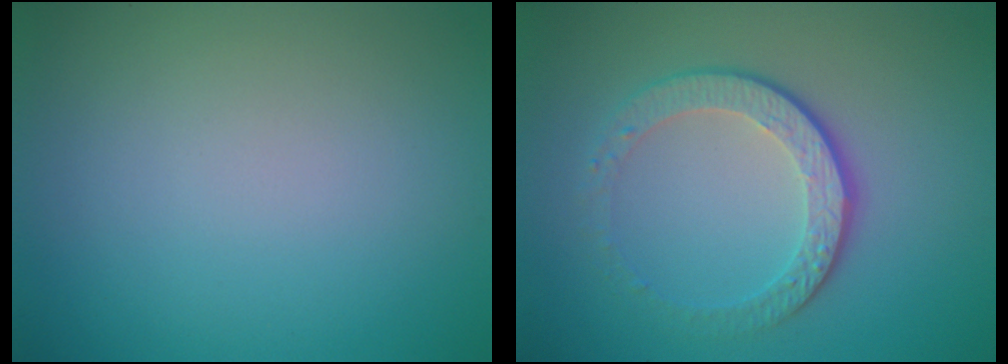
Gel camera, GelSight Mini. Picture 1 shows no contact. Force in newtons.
{"total": 4.3, "press": 3.0, "slide": 3.1}